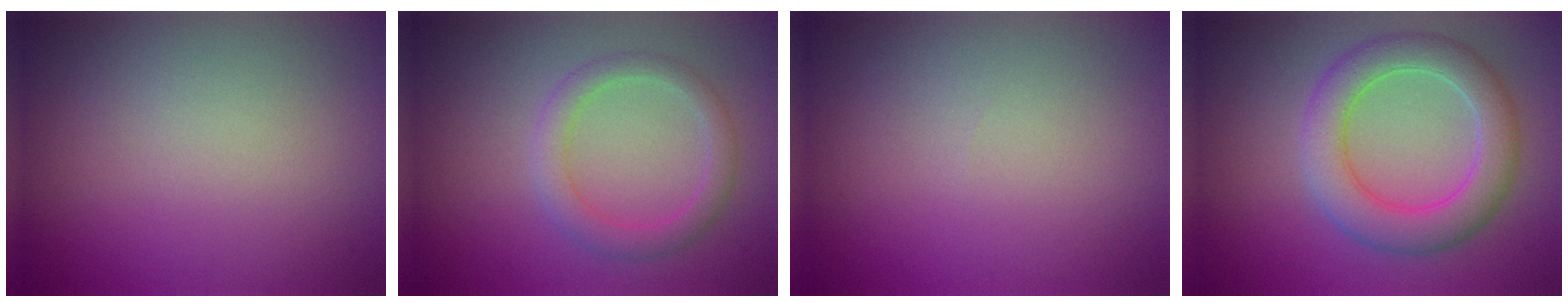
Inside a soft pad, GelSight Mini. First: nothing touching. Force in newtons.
{"total": 2.6, "press": 2.6, "slide": 0.4}
{"total": 0.0}
{"total": 5.3, "press": 5.2, "slide": 0.3}